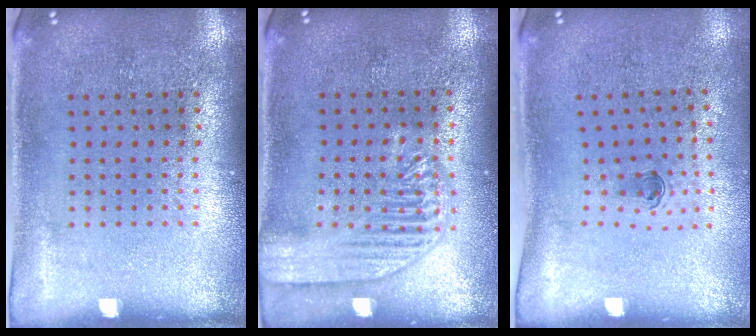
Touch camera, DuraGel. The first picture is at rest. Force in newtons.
{"total": 1.9, "press": 1.9, "slide": 0.2}
{"total": 0.6, "press": 0.3, "slide": 0.5}